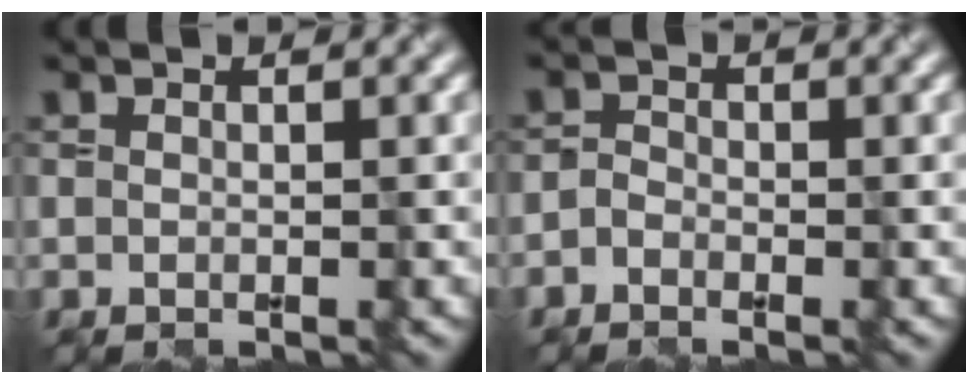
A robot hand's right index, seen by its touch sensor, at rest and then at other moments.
{"total": 1.1, "force": [-0.9, 0.7, 0.3], "torque": [-0.003, 0.006, -0.021]}